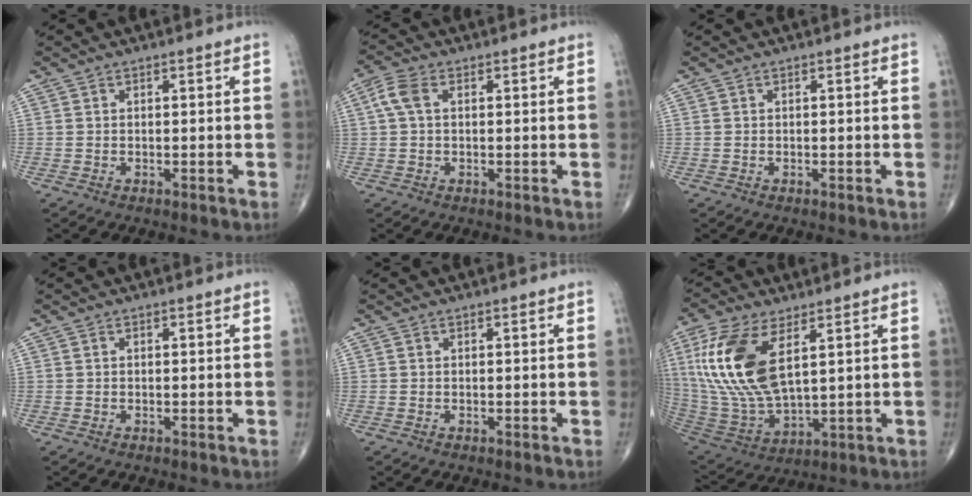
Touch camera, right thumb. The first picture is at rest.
{"total": 4.1, "force": [0.8, 2.4, 3.3], "torque": [-0.083, 0.015, 0.013]}
{"total": 0.0}
{"total": 0.0}
{"total": 0.0}
{"total": 19.2, "force": [6.2, 8.9, 15.8], "torque": [-0.341, -0.026, 0.128]}